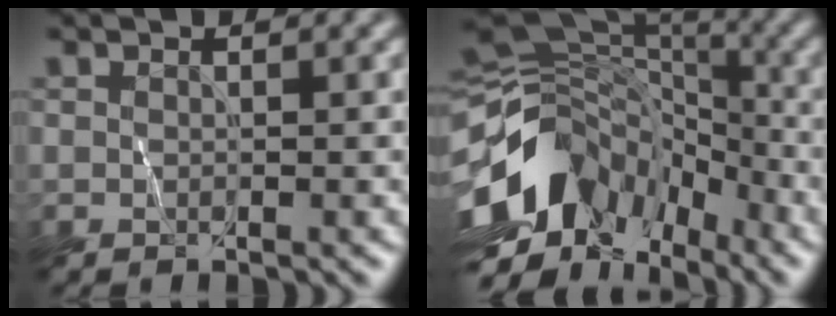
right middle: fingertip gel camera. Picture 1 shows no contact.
{"total": 11.8, "force": [-5.2, 7.8, 7.2], "torque": [-0.147, 0.017, -0.104]}